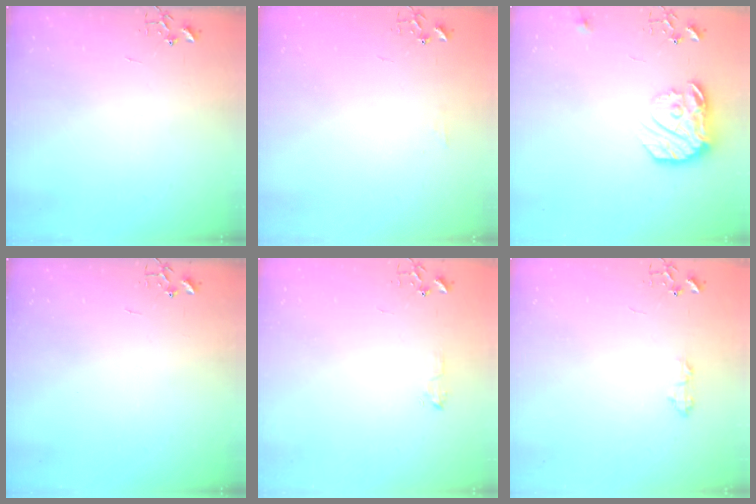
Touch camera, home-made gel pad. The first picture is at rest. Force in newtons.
{"total": 5.1, "press": 5.1, "slide": 0.7}
{"total": 16.2, "press": 16.1, "slide": 1.4}
{"total": 0.0}
{"total": 5.5, "press": 5.4, "slide": 0.8}
{"total": 5.9, "press": 5.9, "slide": 0.8}